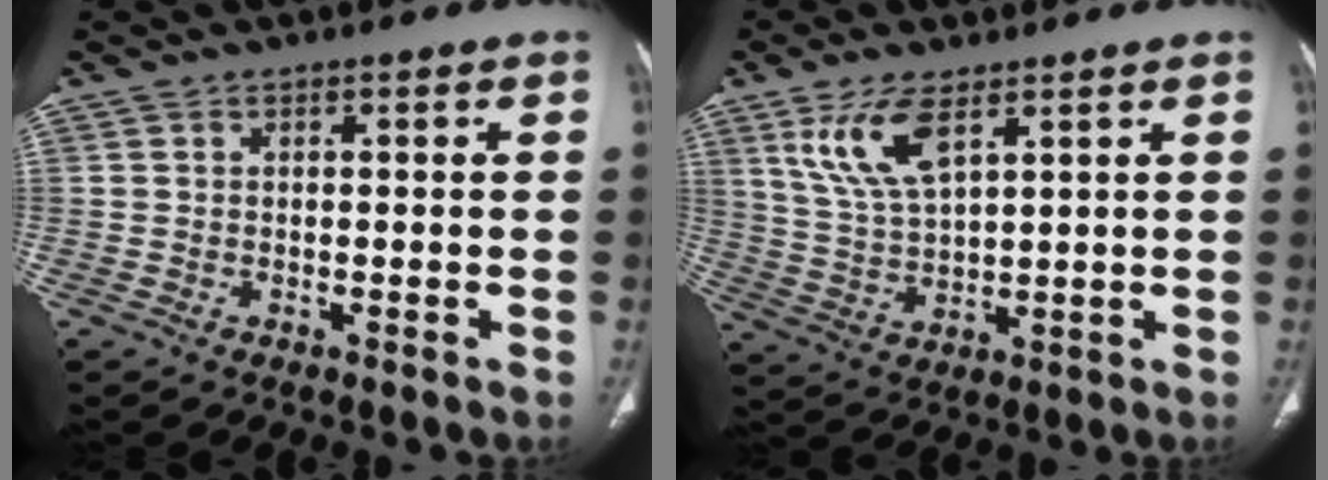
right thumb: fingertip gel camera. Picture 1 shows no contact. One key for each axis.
{"total": 9.5, "fx": 5.1, "fy": 3.5, "fz": 7.2, "tx": -0.148, "ty": -0.020, "tz": 0.113}